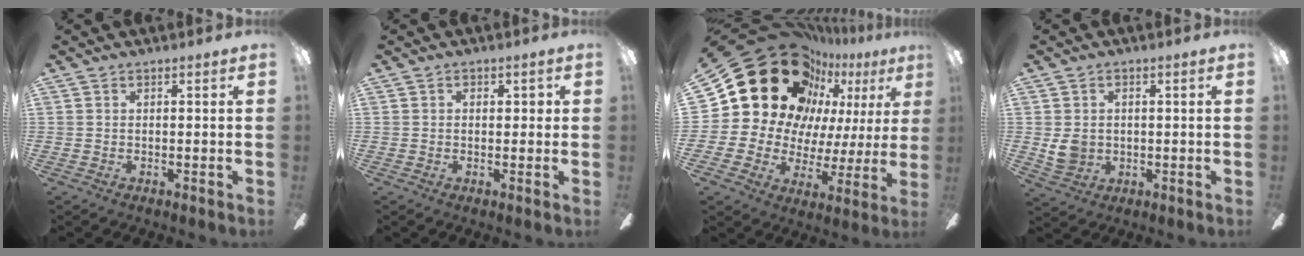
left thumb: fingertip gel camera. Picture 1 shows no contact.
{"total": 1.6, "force": [0.1, 1.2, 1.1], "torque": [-0.012, 0.005, -0.002]}
{"total": 27.2, "force": [15.8, 17.5, 13.7], "torque": [-0.230, -0.107, 0.315]}
{"total": 4.9, "force": [0.1, 4.2, 2.5], "torque": [-0.038, 0.001, 0.002]}